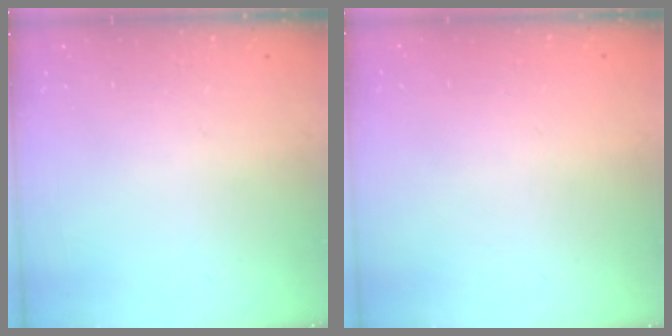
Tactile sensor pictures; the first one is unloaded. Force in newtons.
{"total": 0.0}